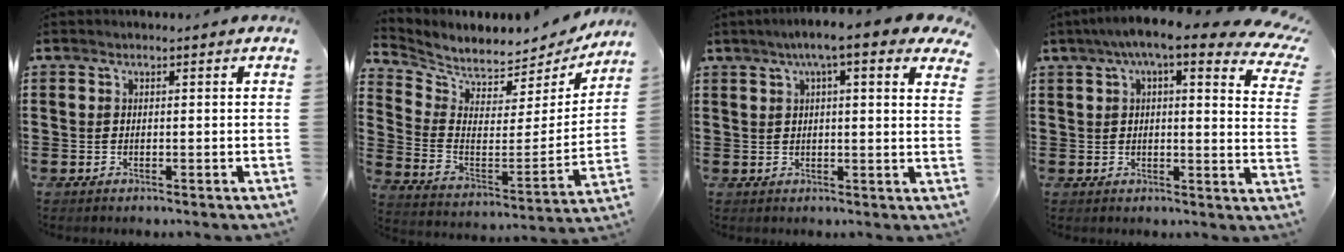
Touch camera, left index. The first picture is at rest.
{"total": 4.5, "force": [4.4, 1.2, -0.2], "torque": [-0.032, -0.055, 0.074]}
{"total": 6.5, "force": [4.3, 0.2, 4.8], "torque": [-0.096, -0.002, 0.072]}
{"total": 8.0, "force": [5.9, 0.5, 5.4], "torque": [-0.107, -0.020, 0.099]}